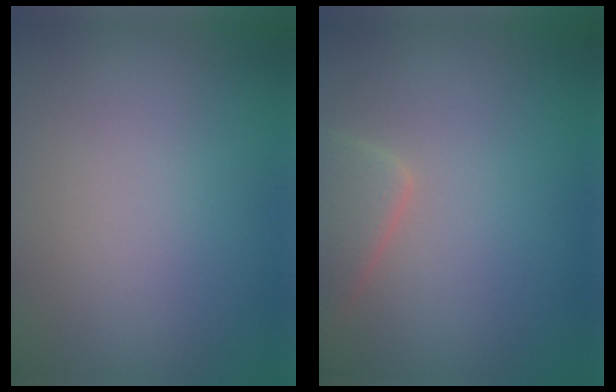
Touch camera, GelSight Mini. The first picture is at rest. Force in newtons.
{"total": 2.9, "press": 2.9, "slide": 0.3}